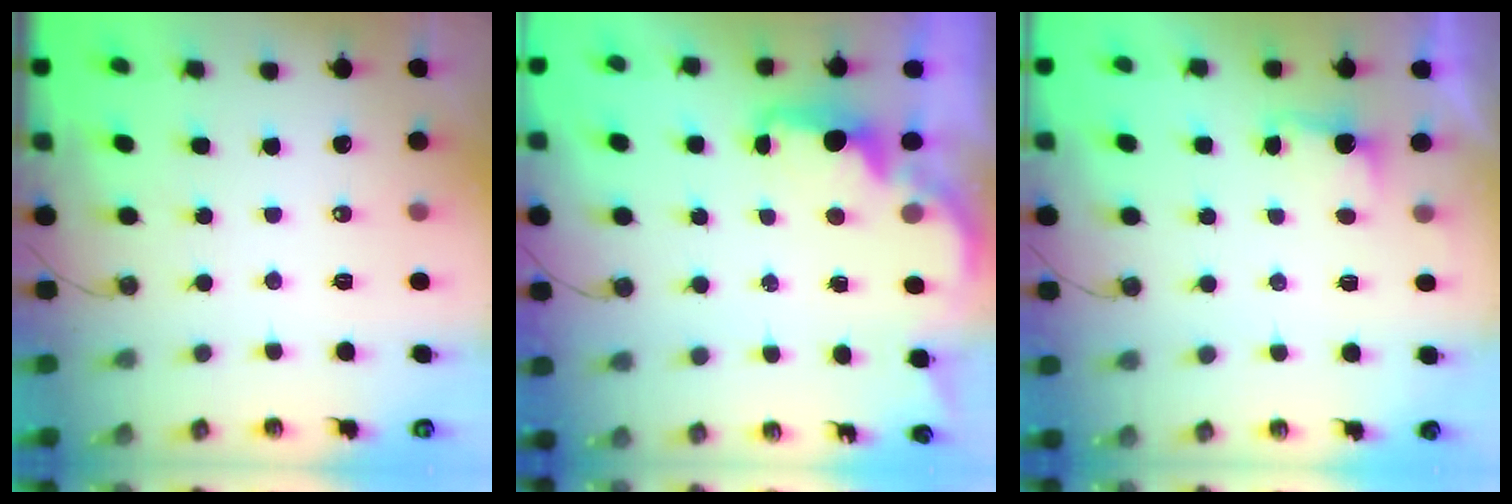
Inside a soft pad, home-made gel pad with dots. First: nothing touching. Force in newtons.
{"total": 2.5, "press": 2.3, "slide": 0.8}
{"total": 2.3, "press": 2.1, "slide": 0.9}